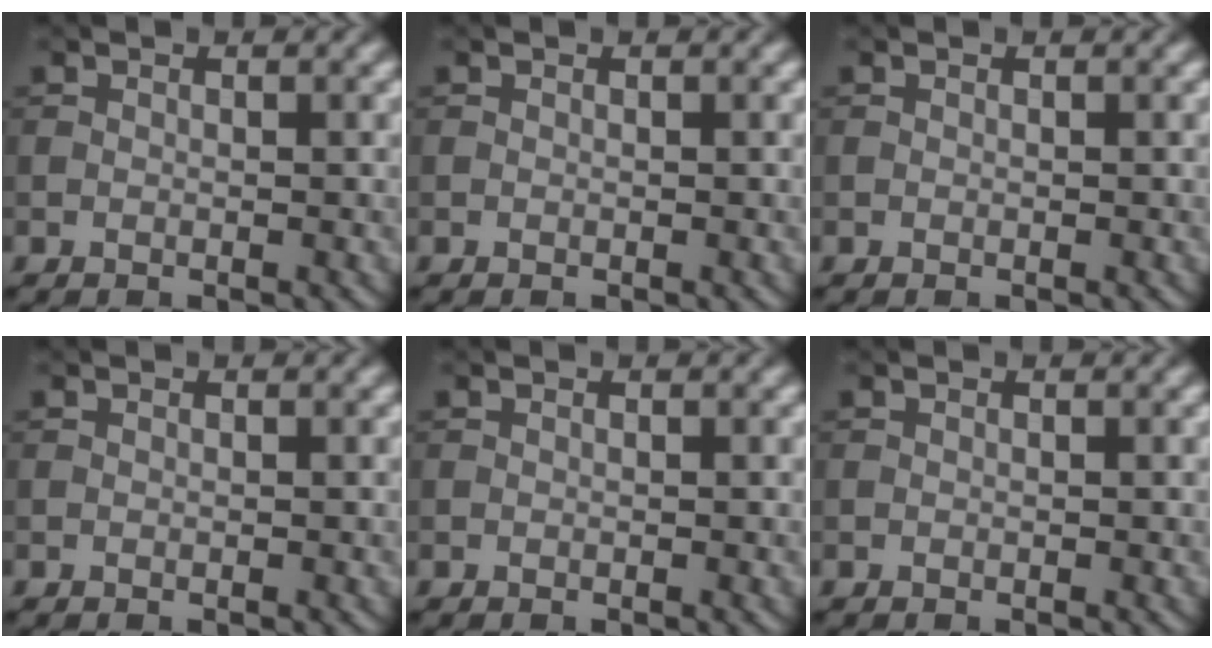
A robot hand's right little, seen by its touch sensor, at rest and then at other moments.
{"total": 0.0}
{"total": 0.0}
{"total": 0.0}
{"total": 0.0}
{"total": 0.0}